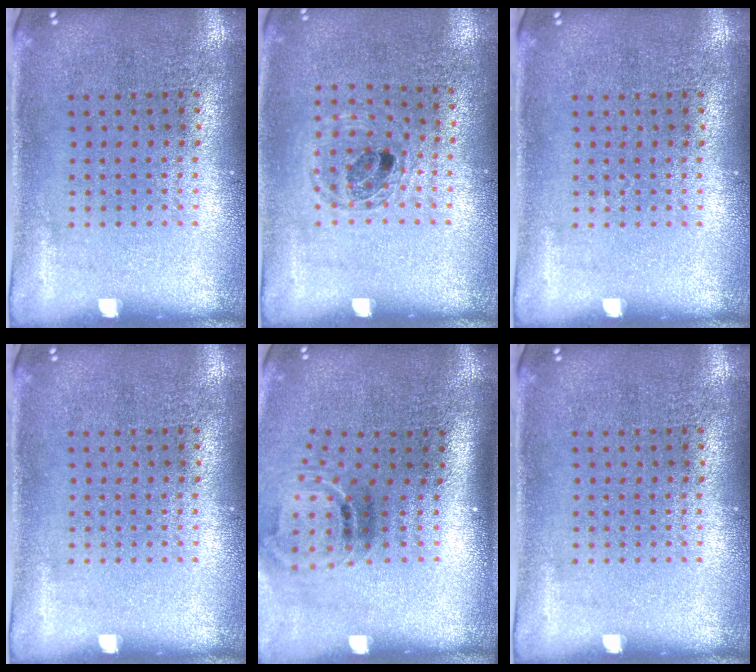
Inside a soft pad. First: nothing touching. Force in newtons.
{"total": 0.9, "press": 0.9, "slide": 0.0}
{"total": 0.0}
{"total": 0.0}
{"total": 1.6, "press": 1.0, "slide": 1.2}
{"total": 0.0}